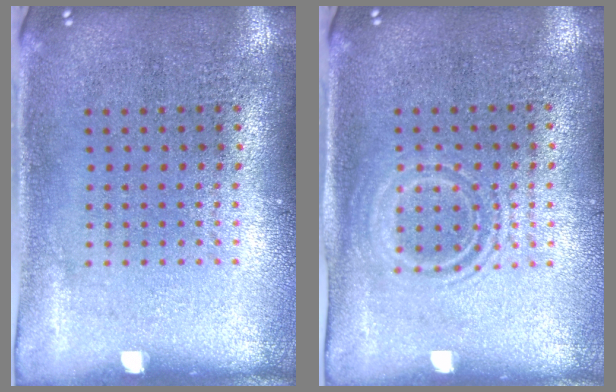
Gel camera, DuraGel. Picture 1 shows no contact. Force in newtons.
{"total": 1.3, "press": 1.2, "slide": 0.6}